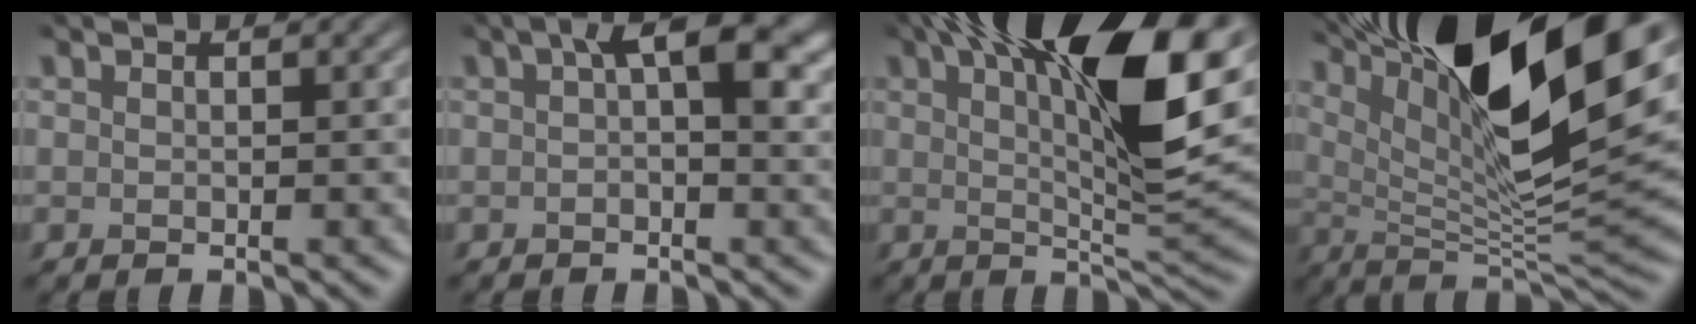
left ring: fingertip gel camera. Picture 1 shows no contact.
{"total": 5.0, "force": [1.4, 1.8, 4.5], "torque": [-0.056, 0.010, 0.013]}
{"total": 14.8, "force": [5.9, 3.6, 13.1], "torque": [-0.185, 0.011, 0.092]}
{"total": 16.0, "force": [8.6, 4.0, 12.9], "torque": [-0.206, 0.014, 0.154]}